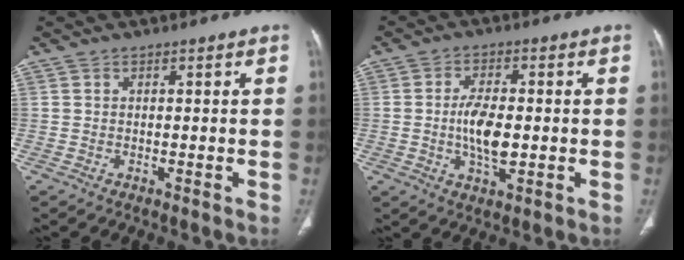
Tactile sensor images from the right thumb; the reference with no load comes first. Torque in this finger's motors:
{"motor_torque": [0.88, 2.27, 1.03, -0.35, 0.13]}